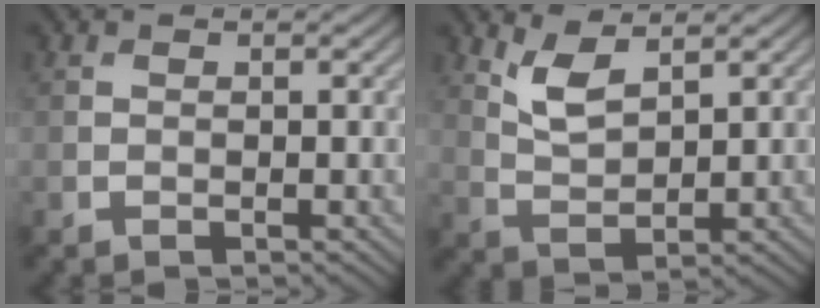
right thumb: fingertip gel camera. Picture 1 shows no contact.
{"total": 4.2, "force": [2.7, 1.4, 2.8], "torque": [-0.073, -0.006, 0.060]}